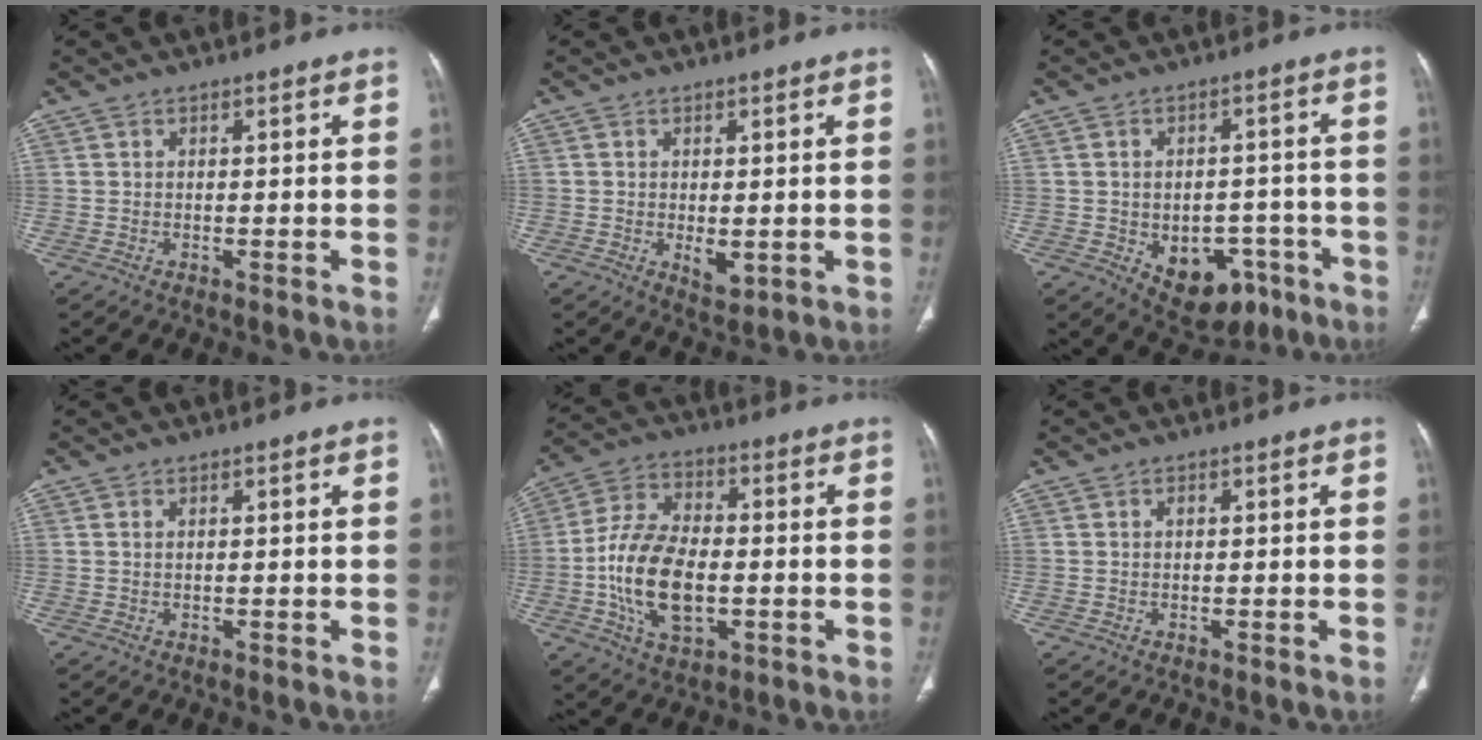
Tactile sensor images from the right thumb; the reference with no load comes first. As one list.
[{"total": 3.7, "force": [-0.6, 2.1, 3.0], "torque": [-0.038, -0.009, 0.000]}, {"total": 12.1, "force": [-5.2, 8.5, 6.9], "torque": [-0.064, 0.035, -0.056]}, {"total": 0.5, "force": [0.2, 0.2, 0.4], "torque": [-0.009, 0.002, 0.003]}, {"total": 15.6, "force": [-2.6, 9.0, 12.5], "torque": [-0.230, 0.015, -0.043]}, {"total": 0.7, "force": [0.2, 0.4, 0.5], "torque": [-0.007, 0.001, 0.001]}]